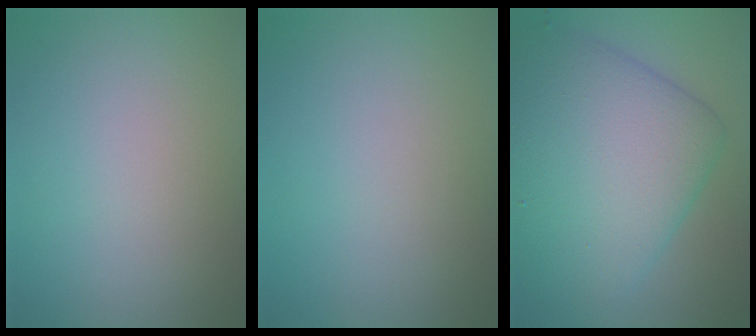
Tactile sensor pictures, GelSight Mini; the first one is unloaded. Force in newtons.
{"total": 0.0}
{"total": 10.4, "press": 10.4, "slide": 0.0}